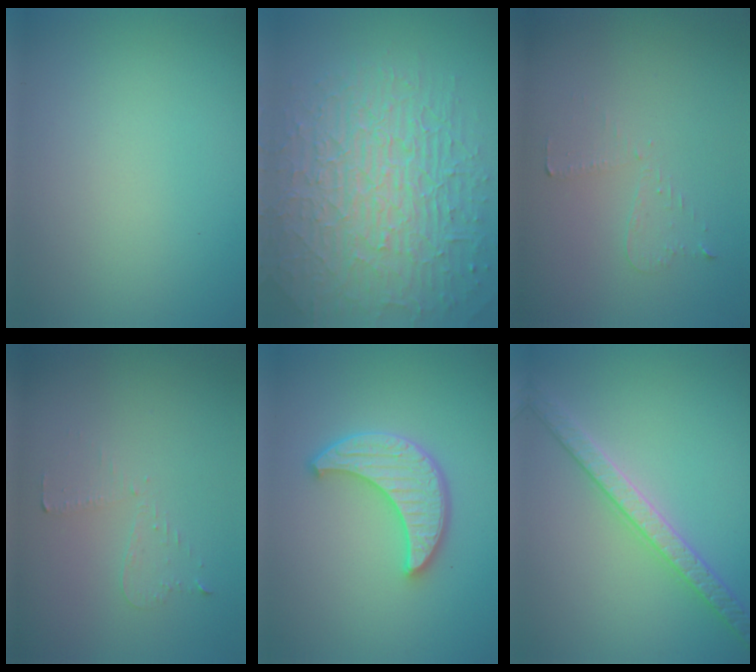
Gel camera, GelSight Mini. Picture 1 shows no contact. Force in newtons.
{"total": 9.9, "press": 6.5, "slide": 7.5}
{"total": 0.9, "press": 0.8, "slide": 0.4}
{"total": 0.9, "press": 0.8, "slide": 0.4}
{"total": 4.6, "press": 4.0, "slide": 2.3}
{"total": 3.3, "press": 3.3, "slide": 0.1}